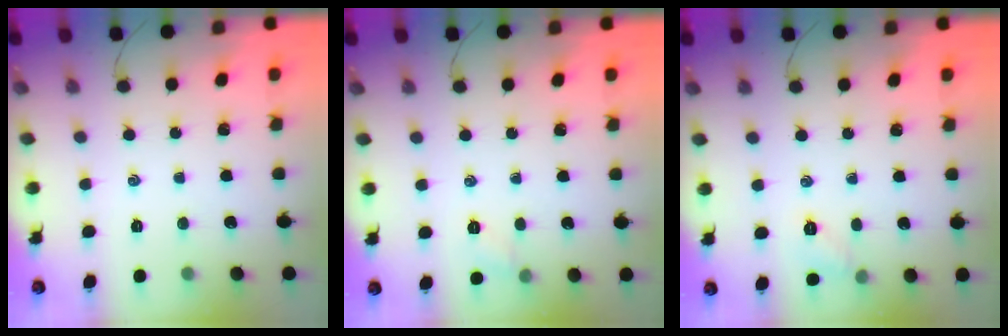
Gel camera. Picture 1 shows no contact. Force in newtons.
{"total": 4.8, "press": 4.6, "slide": 1.4}
{"total": 5.5, "press": 5.2, "slide": 1.7}